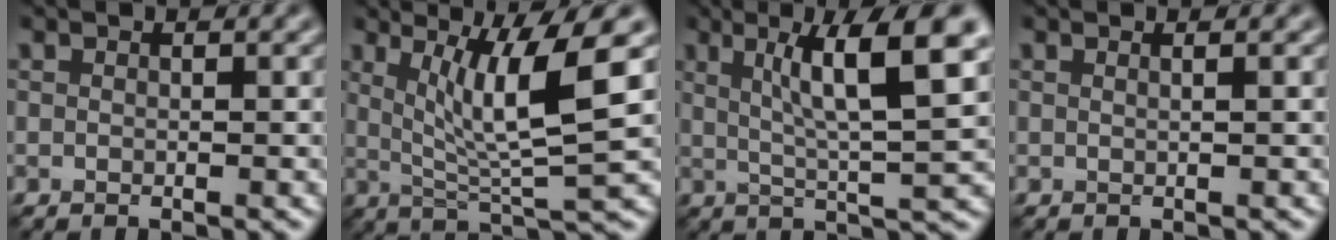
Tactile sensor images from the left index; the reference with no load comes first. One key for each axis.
{"total": 7.7, "fx": 2.1, "fy": 1.2, "fz": 7.3, "tx": -0.122, "ty": -0.007, "tz": 0.039}
{"total": 8.7, "fx": 3.1, "fy": 1.5, "fz": 8.0, "tx": -0.115, "ty": 0.005, "tz": 0.053}
{"total": 1.1, "fx": 0.4, "fy": 0.5, "fz": 0.9, "tx": -0.008, "ty": -0.001, "tz": -0.006}